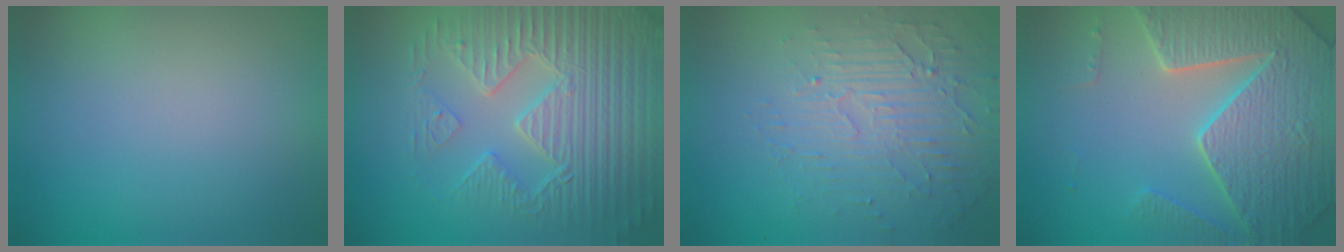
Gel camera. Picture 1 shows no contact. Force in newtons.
{"total": 6.9, "press": 5.7, "slide": 3.8}
{"total": 4.7, "press": 3.2, "slide": 3.5}
{"total": 7.5, "press": 7.3, "slide": 2.0}